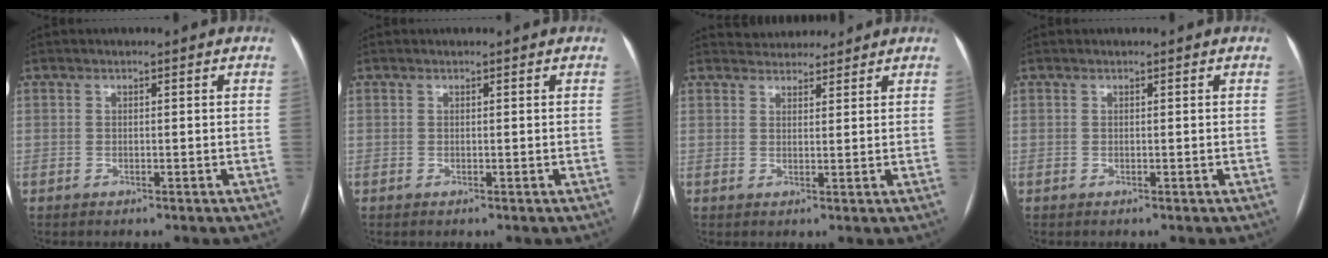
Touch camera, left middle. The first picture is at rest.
{"total": 0.5, "force": [0.5, 0.1, 0.0], "torque": [-0.007, 0.011, 0.007]}
{"total": 5.4, "force": [5.1, 1.7, 0.7], "torque": [-0.009, 0.020, 0.073]}
{"total": 0.0}